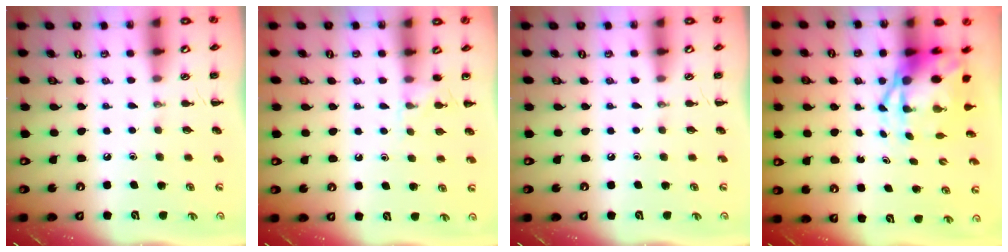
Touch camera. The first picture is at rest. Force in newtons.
{"total": 5.9, "press": 5.6, "slide": 1.8}
{"total": 0.0}
{"total": 7.0, "press": 6.8, "slide": 1.9}